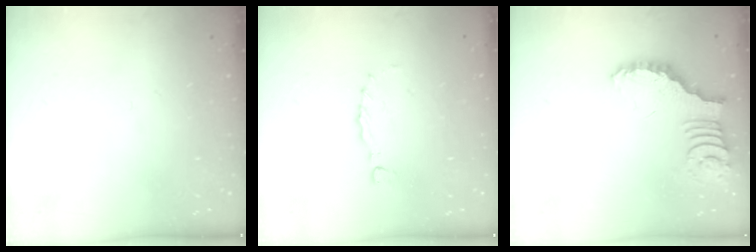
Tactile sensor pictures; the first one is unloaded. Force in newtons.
{"total": 0.0}
{"total": 2.7, "press": 2.7, "slide": 0.5}